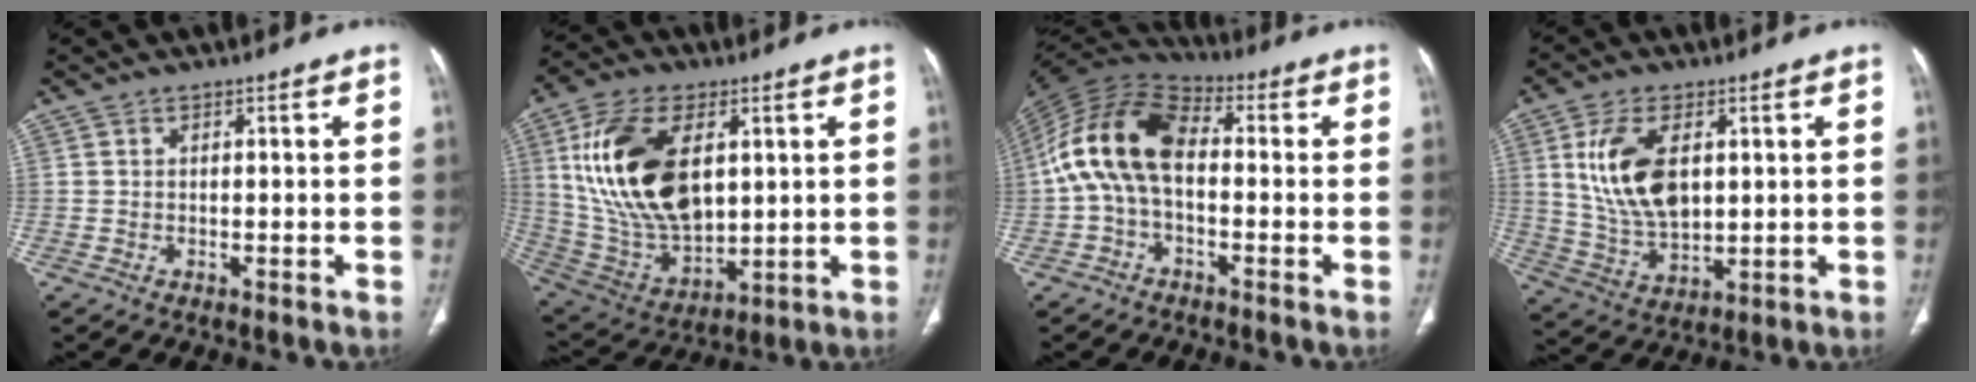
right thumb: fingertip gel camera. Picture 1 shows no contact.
{"total": 21.8, "force": [5.0, 12.5, 17.1], "torque": [-0.316, -0.019, 0.105]}
{"total": 14.0, "force": [-0.3, 8.0, 11.5], "torque": [-0.217, 0.037, -0.020]}
{"total": 13.3, "force": [3.2, 7.5, 10.5], "torque": [-0.198, -0.014, 0.072]}